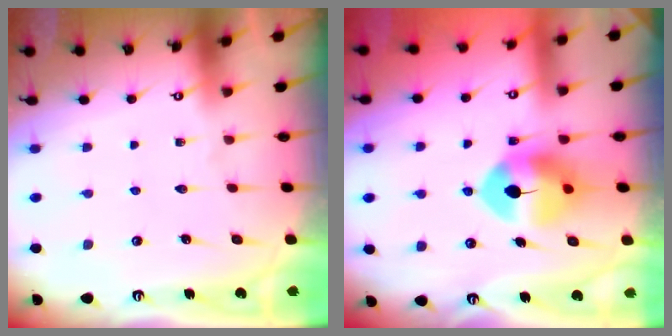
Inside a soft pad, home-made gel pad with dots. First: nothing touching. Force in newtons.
{"total": 8.9, "press": 8.7, "slide": 1.6}